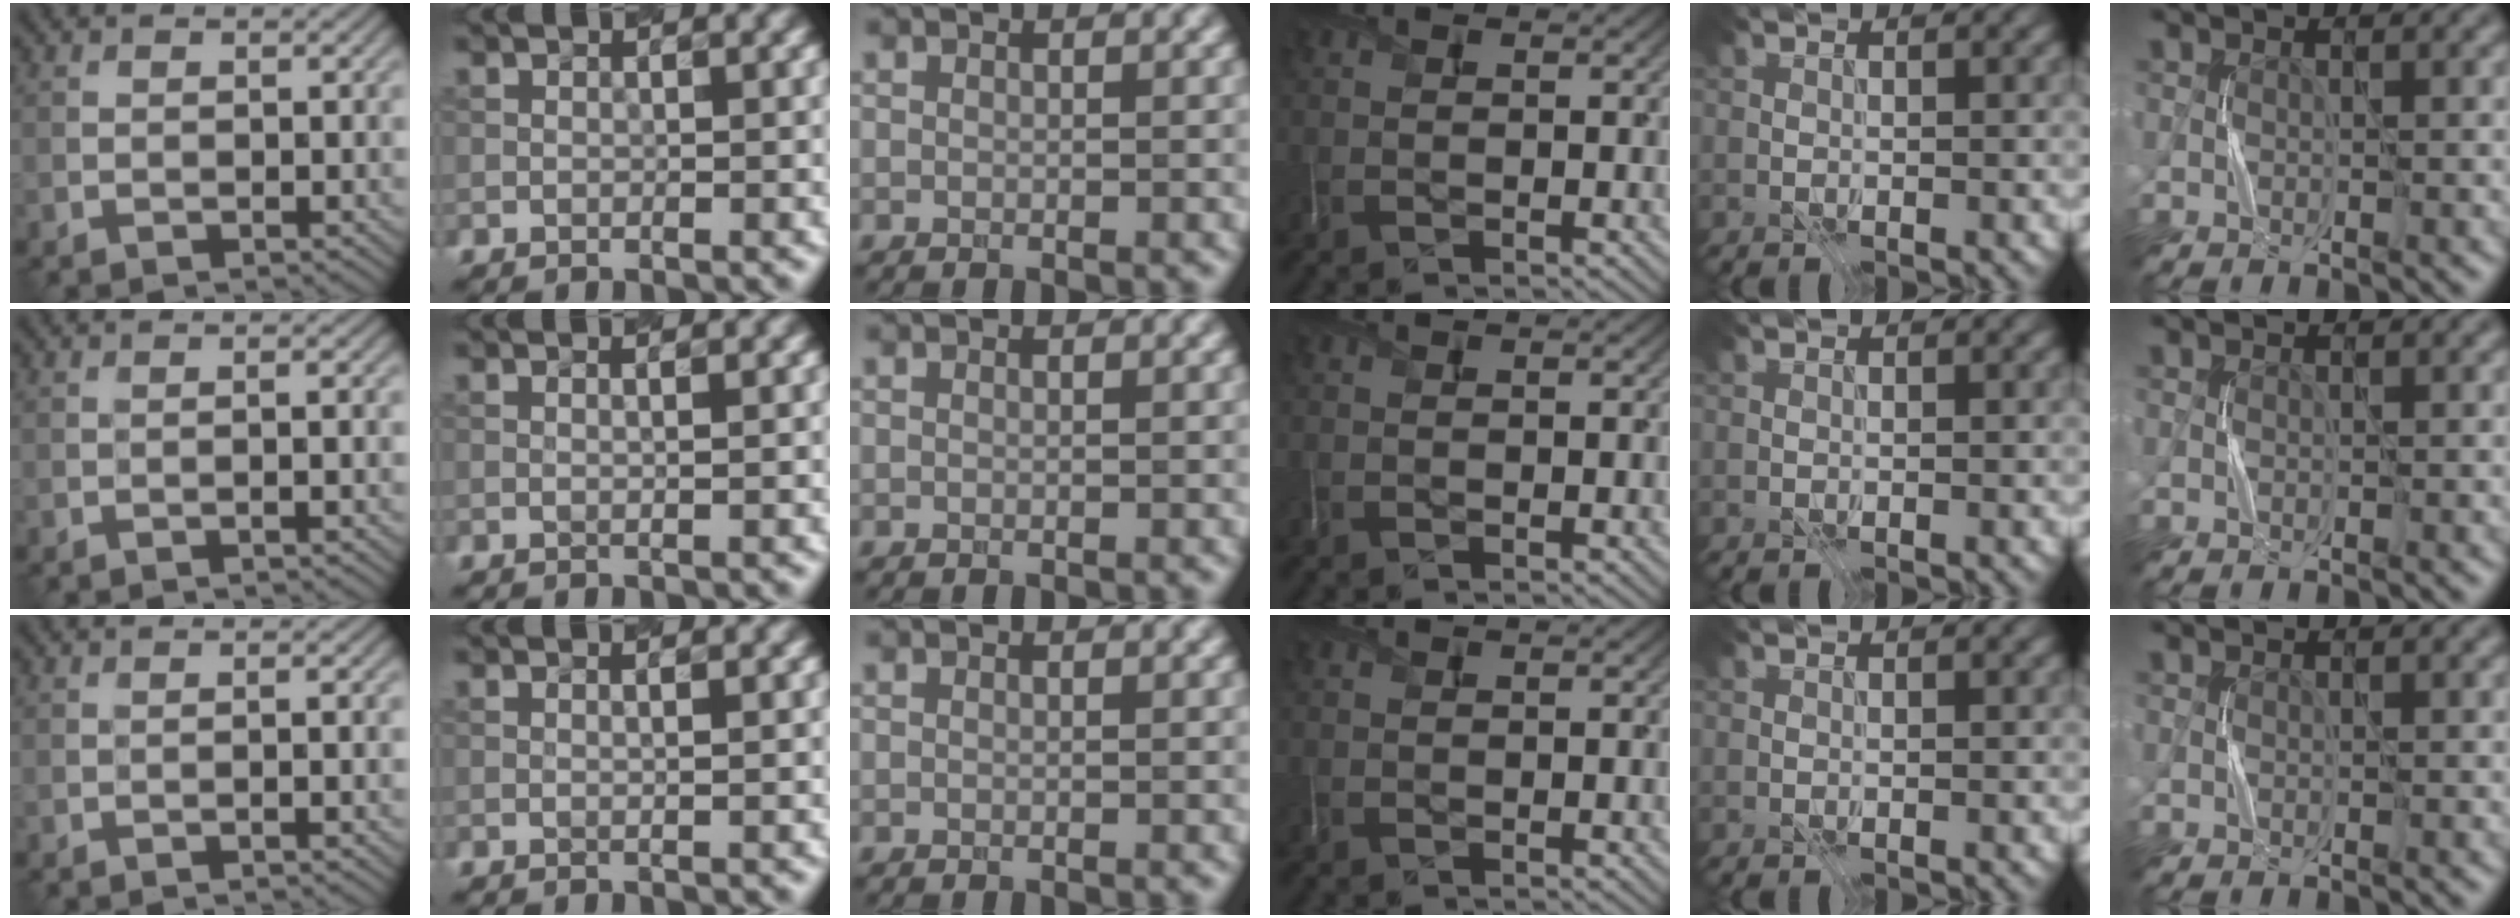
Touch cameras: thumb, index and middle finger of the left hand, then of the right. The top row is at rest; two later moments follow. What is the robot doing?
{"motion": "press", "object": "grip strengthener"}